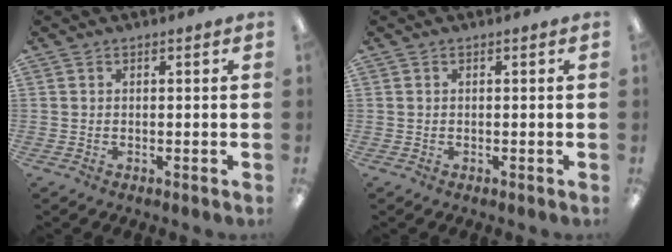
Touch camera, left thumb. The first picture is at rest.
{"total": 0.0}